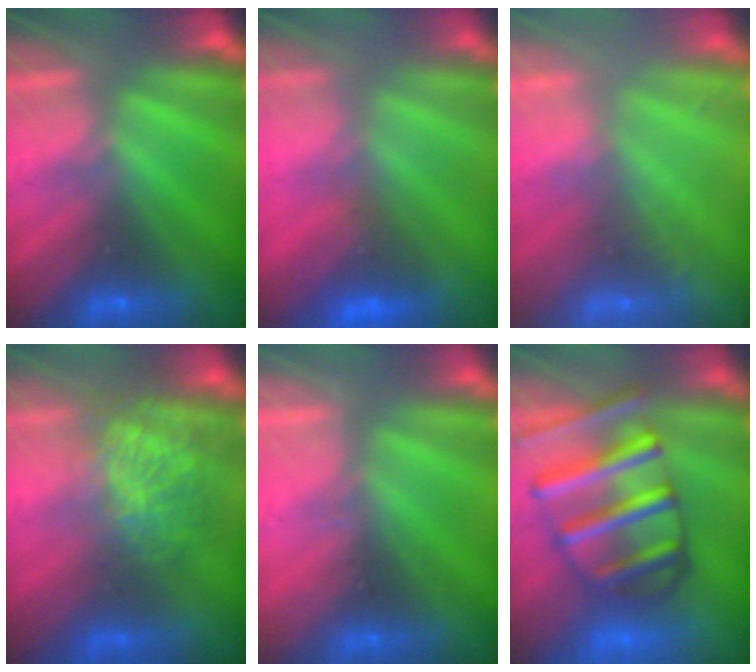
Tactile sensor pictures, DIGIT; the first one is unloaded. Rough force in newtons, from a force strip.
{"total": 9.1}
{"total": 1.6}
{"total": 3.6}
{"total": 2.3}
{"total": 9.0}